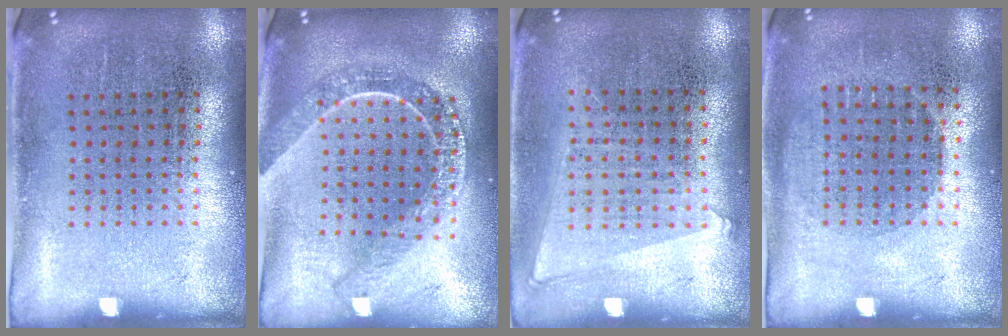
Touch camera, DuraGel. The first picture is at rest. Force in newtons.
{"total": 2.3, "press": 1.9, "slide": 1.2}
{"total": 1.1, "press": 1.0, "slide": 0.5}
{"total": 1.0, "press": 0.9, "slide": 0.5}